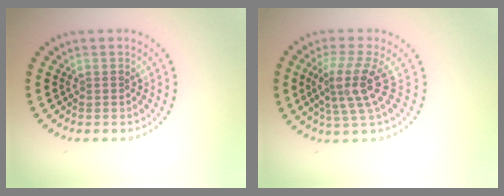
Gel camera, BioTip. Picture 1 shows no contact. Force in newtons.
{"total": 4.0, "press": 2.8, "slide": 2.8}